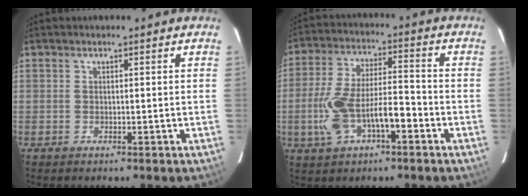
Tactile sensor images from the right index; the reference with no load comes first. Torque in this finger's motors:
{"motor_torque": [0.38, -0.04, 0.32, 0.12]}